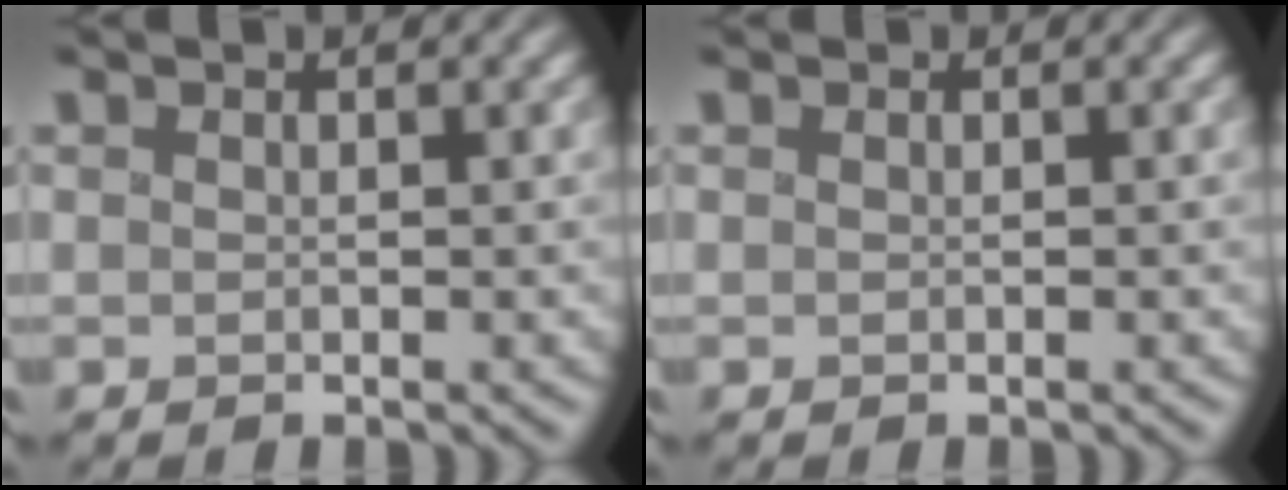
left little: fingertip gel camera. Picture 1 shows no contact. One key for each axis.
{"total": 0.0}